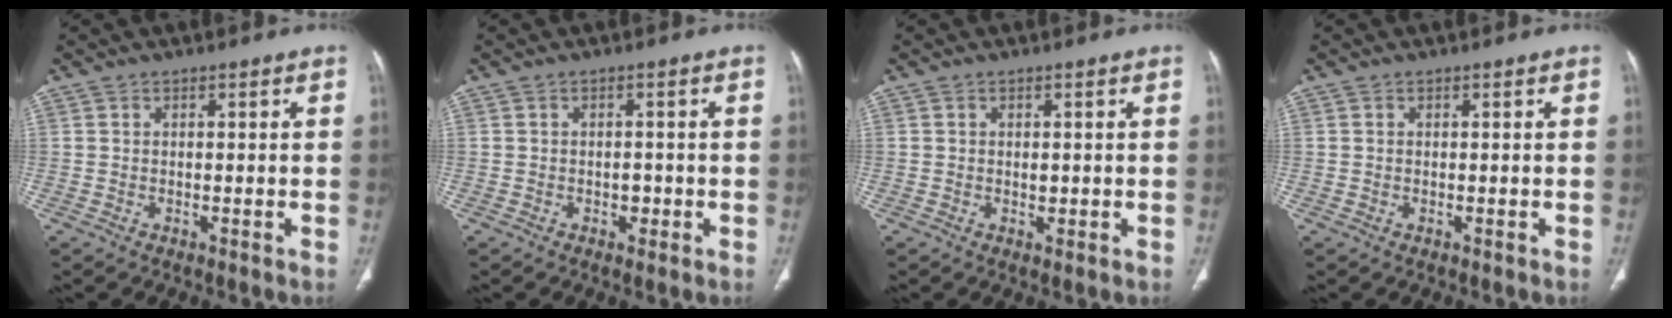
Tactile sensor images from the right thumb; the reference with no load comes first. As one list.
[{"total": 2.0, "force": [-0.6, 1.4, 1.3], "torque": [-0.009, 0.003, -0.006]}, {"total": 1.2, "force": [0.0, 0.8, 0.9], "torque": [-0.010, -0.002, 0.002]}, {"total": 0.0}]